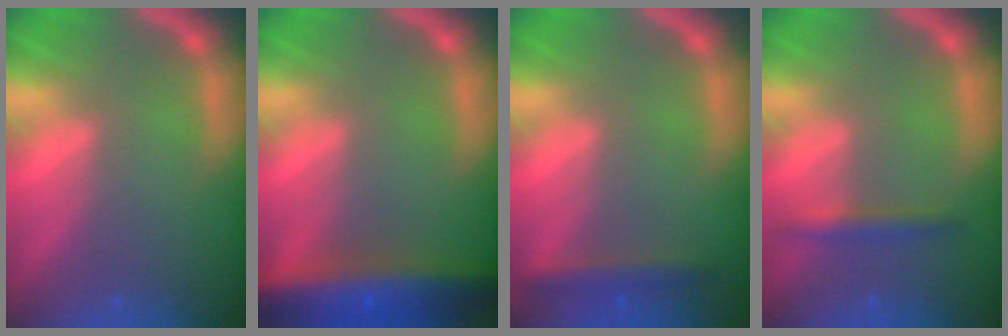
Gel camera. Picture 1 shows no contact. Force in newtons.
{"total": 9.5}
{"total": 2.4}
{"total": 1.9}